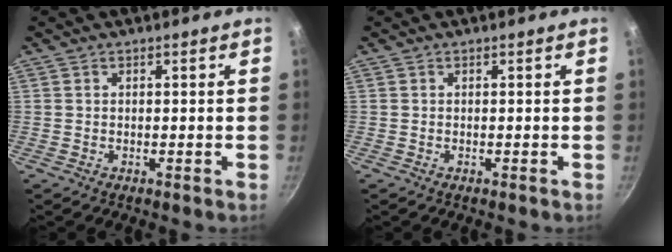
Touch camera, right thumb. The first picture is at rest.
{"total": 0.0}